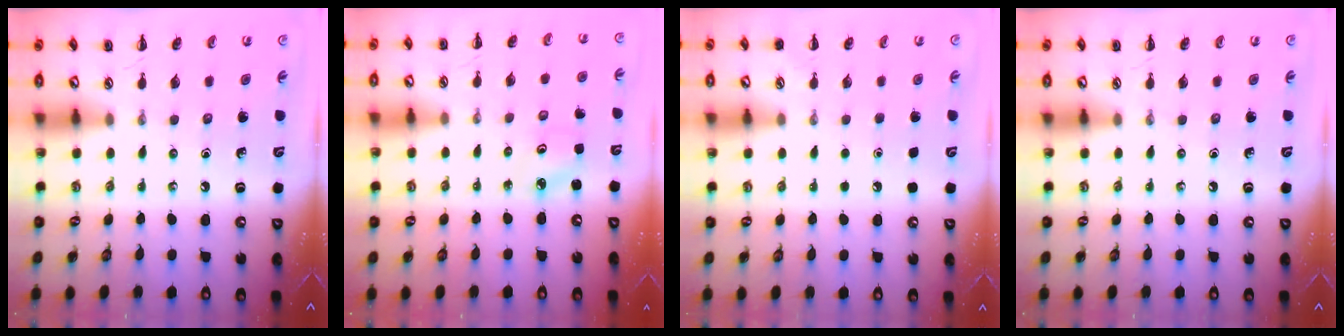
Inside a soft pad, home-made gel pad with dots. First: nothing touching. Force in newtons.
{"total": 2.3, "press": 2.2, "slide": 0.6}
{"total": 1.6, "press": 1.6, "slide": 0.1}
{"total": 0.0}